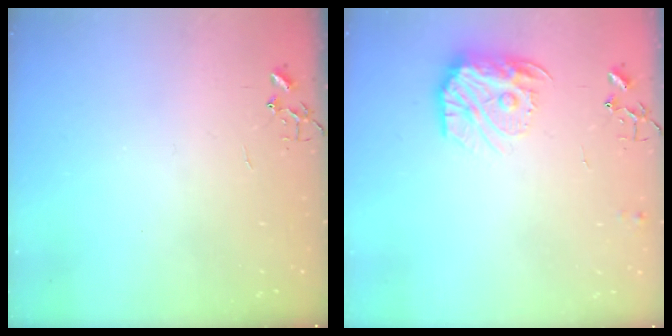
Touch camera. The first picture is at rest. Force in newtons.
{"total": 14.6, "press": 14.6, "slide": 1.0}